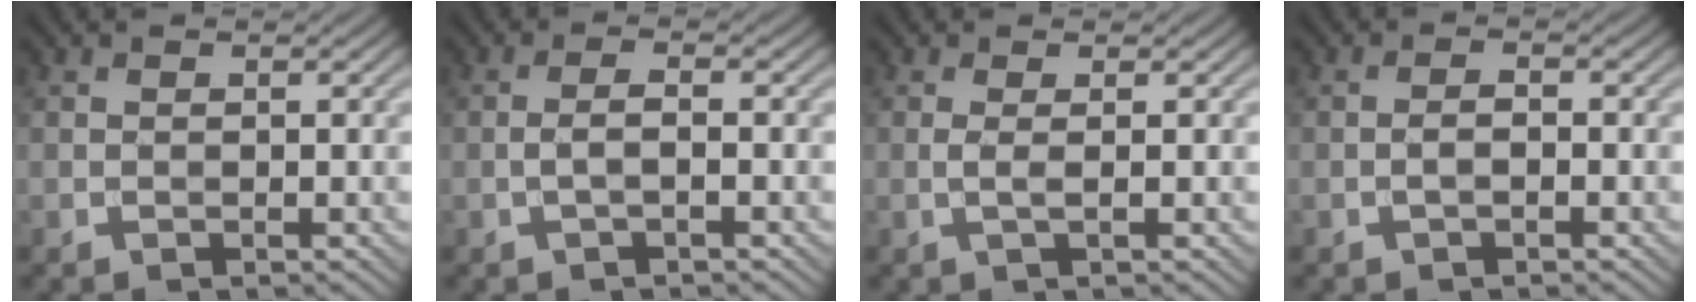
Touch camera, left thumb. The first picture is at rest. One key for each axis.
{"total": 1.9, "fx": -0.6, "fy": 0.3, "fz": 1.7, "tx": -0.035, "ty": 0.007, "tz": -0.017}
{"total": 1.7, "fx": 0.1, "fy": 0.3, "fz": 1.7, "tx": -0.035, "ty": 0.004, "tz": -0.005}
{"total": 1.4, "fx": -0.6, "fy": 0.4, "fz": 1.2, "tx": -0.022, "ty": 0.004, "tz": -0.014}